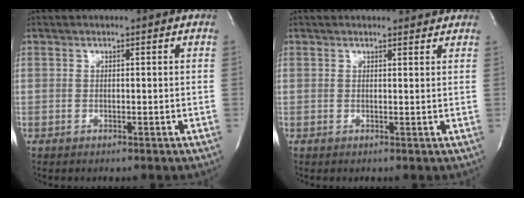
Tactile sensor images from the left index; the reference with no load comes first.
{"total": 2.9, "force": [2.8, 0.9, 0.1], "torque": [-0.003, 0.000, 0.023]}